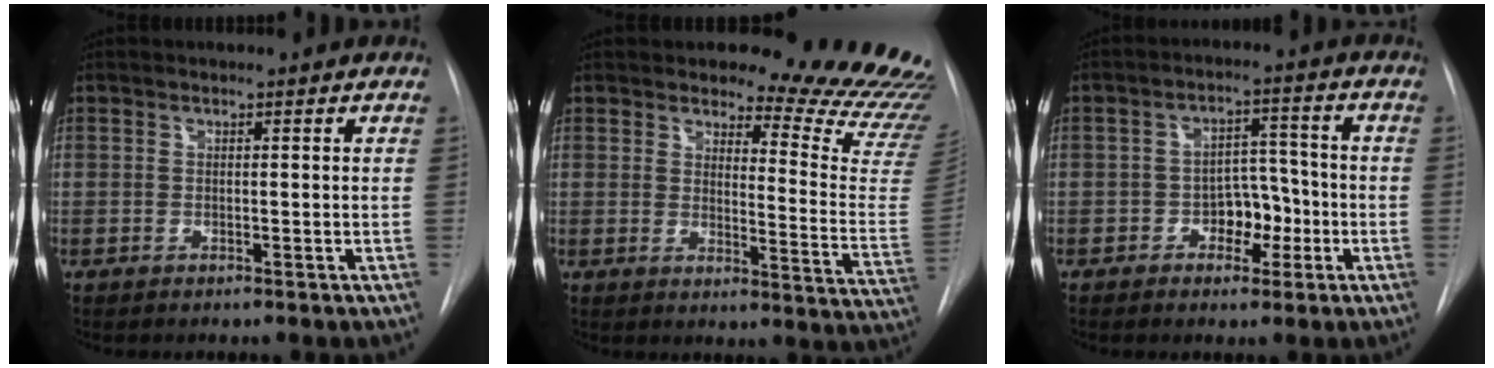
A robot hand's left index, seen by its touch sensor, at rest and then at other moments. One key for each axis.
{"total": 18.0, "fx": 17.5, "fy": 1.4, "fz": 3.9, "tx": -0.028, "ty": -0.165, "tz": 0.178}
{"total": 5.7, "fx": -2.1, "fy": 3.6, "fz": 3.9, "tx": -0.051, "ty": 0.016, "tz": -0.033}